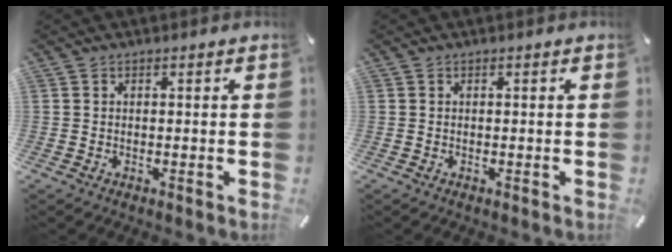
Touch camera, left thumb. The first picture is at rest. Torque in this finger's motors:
{"motor_torque": [0.00, 0.01, -0.05, 0.04, 0.00]}